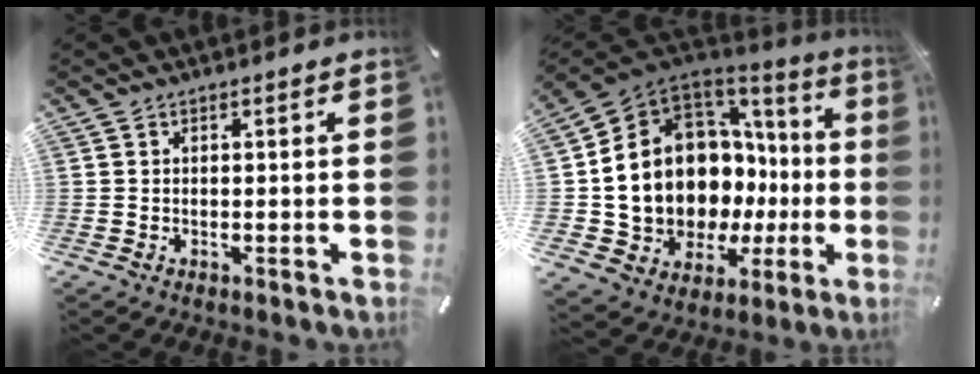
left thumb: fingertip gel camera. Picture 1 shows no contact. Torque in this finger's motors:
{"motor_torque": [1.57, 3.44, 2.77, 0.00, 0.50]}